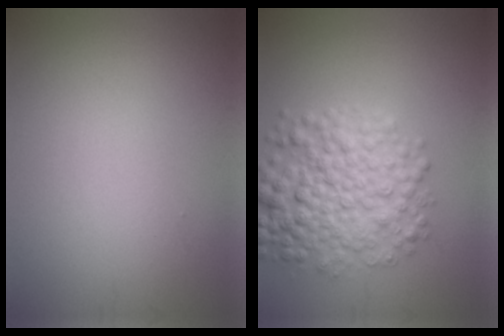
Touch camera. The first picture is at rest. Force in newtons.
{"total": 6.5, "press": 6.5, "slide": 0.1}